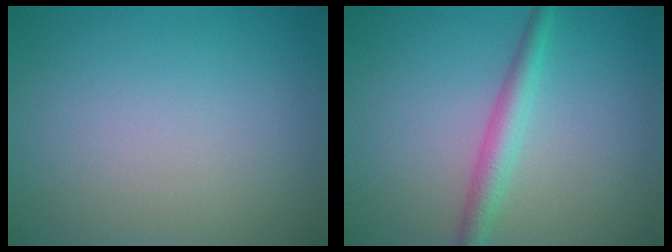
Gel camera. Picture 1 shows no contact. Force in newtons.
{"total": 2.6, "press": 2.6, "slide": 0.0}